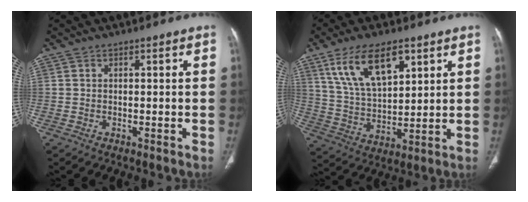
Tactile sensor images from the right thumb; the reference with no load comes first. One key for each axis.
{"total": 14.4, "fx": 7.5, "fy": 6.7, "fz": 10.3, "tx": -0.169, "ty": -0.023, "tz": 0.152}